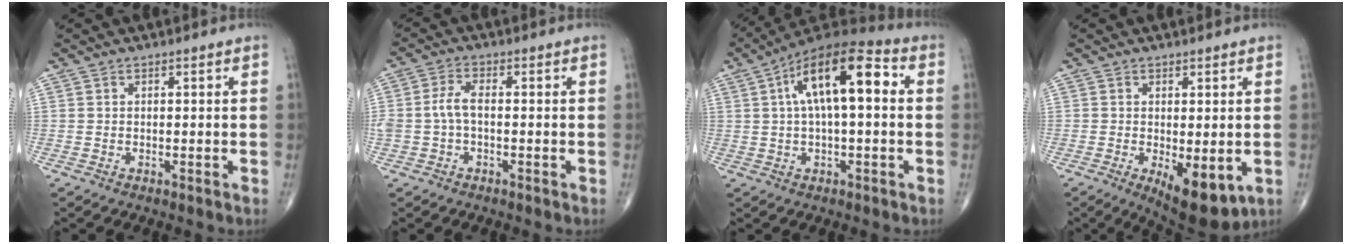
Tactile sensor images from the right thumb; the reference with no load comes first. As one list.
[{"total": 4.5, "force": [-0.5, 2.5, 3.7], "torque": [-0.088, 0.017, -0.012]}, {"total": 15.8, "force": [3.1, 6.2, 14.2], "torque": [-0.230, 0.037, 0.043]}, {"total": 9.2, "force": [-2.4, 3.9, 8.0], "torque": [-0.107, -0.020, -0.025]}]